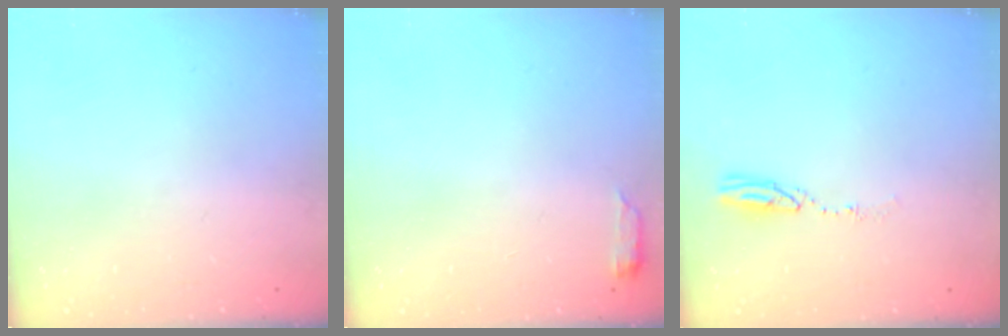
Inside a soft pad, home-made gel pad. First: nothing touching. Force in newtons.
{"total": 2.6, "press": 2.6, "slide": 0.5}
{"total": 4.0, "press": 4.0, "slide": 0.4}